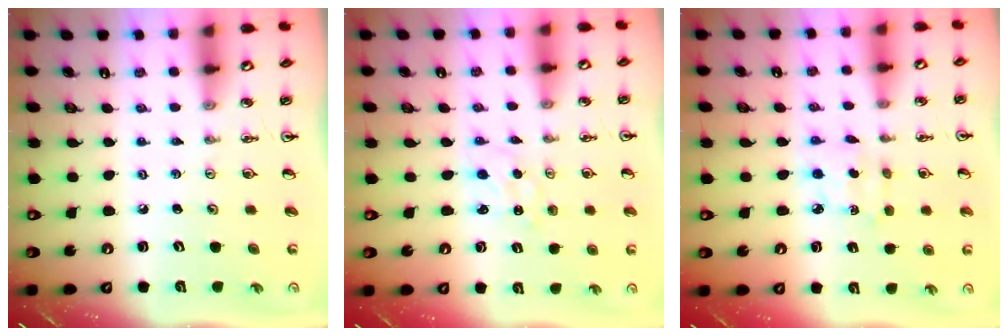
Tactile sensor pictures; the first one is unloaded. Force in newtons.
{"total": 0.0}
{"total": 2.8, "press": 2.8, "slide": 0.4}